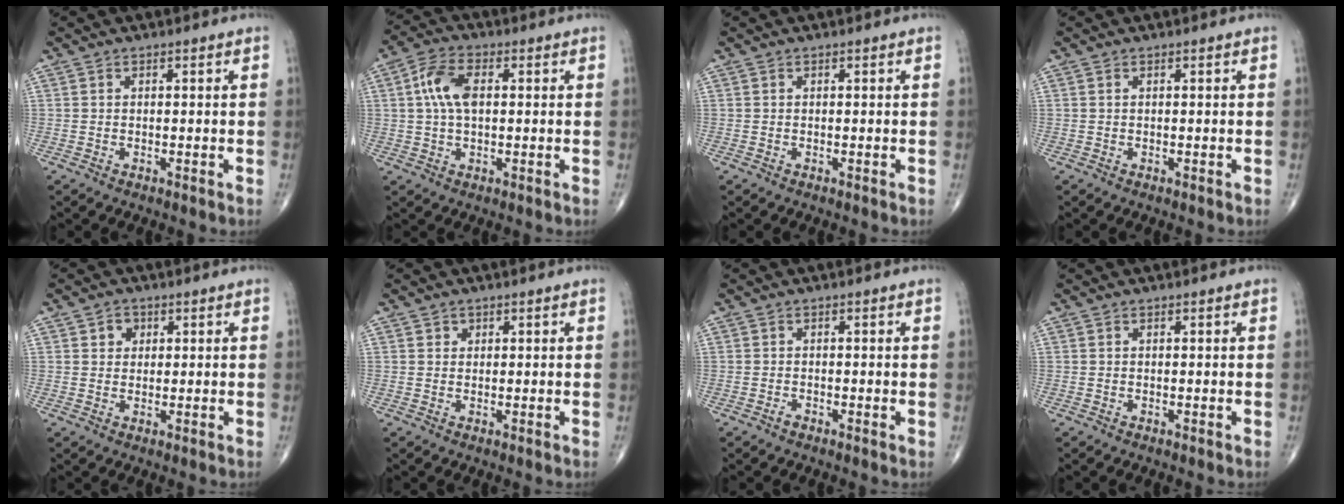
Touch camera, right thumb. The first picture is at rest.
{"total": 7.8, "force": [1.3, 4.2, 6.4], "torque": [-0.132, 0.013, 0.023]}
{"total": 0.0}
{"total": 0.0}
{"total": 2.8, "force": [1.0, 2.3, 1.0], "torque": [0.000, -0.003, 0.012]}
{"total": 1.1, "force": [0.5, 0.9, 0.2], "torque": [0.008, -0.002, 0.005]}
{"total": 0.8, "force": [-0.5, 0.3, 0.6], "torque": [-0.008, -0.001, -0.013]}
{"total": 0.0}